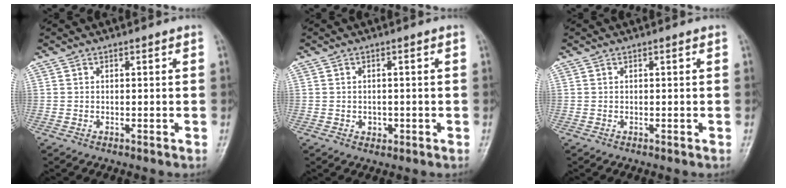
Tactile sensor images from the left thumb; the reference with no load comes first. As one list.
[{"total": 1.8, "force": [-0.4, 1.5, 0.9], "torque": [-0.004, 0.003, -0.003]}, {"total": 0.0}]